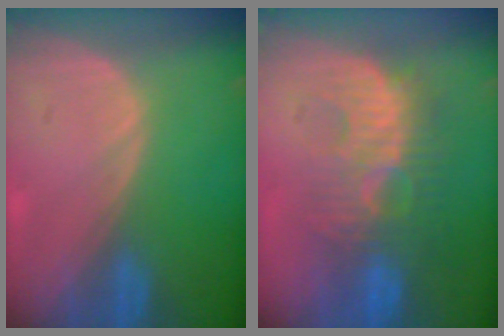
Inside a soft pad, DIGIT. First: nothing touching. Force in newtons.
{"total": 9.0, "press": 8.9, "slide": 1.6}